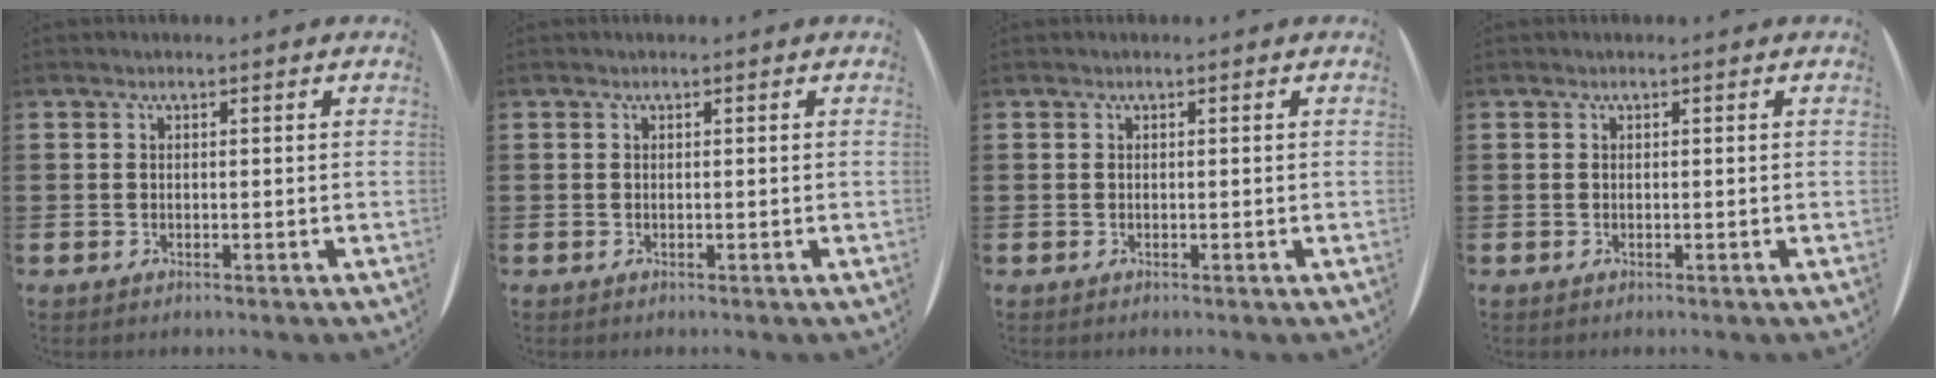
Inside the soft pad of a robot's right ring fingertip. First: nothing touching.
{"total": 0.0}
{"total": 0.0}
{"total": 0.0}